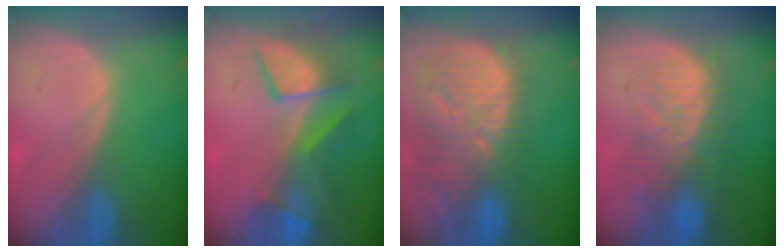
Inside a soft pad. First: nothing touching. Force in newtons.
{"total": 7.5, "press": 7.4, "slide": 1.1}
{"total": 13.4, "press": 11.5, "slide": 7.0}
{"total": 10.1, "press": 8.8, "slide": 5.0}